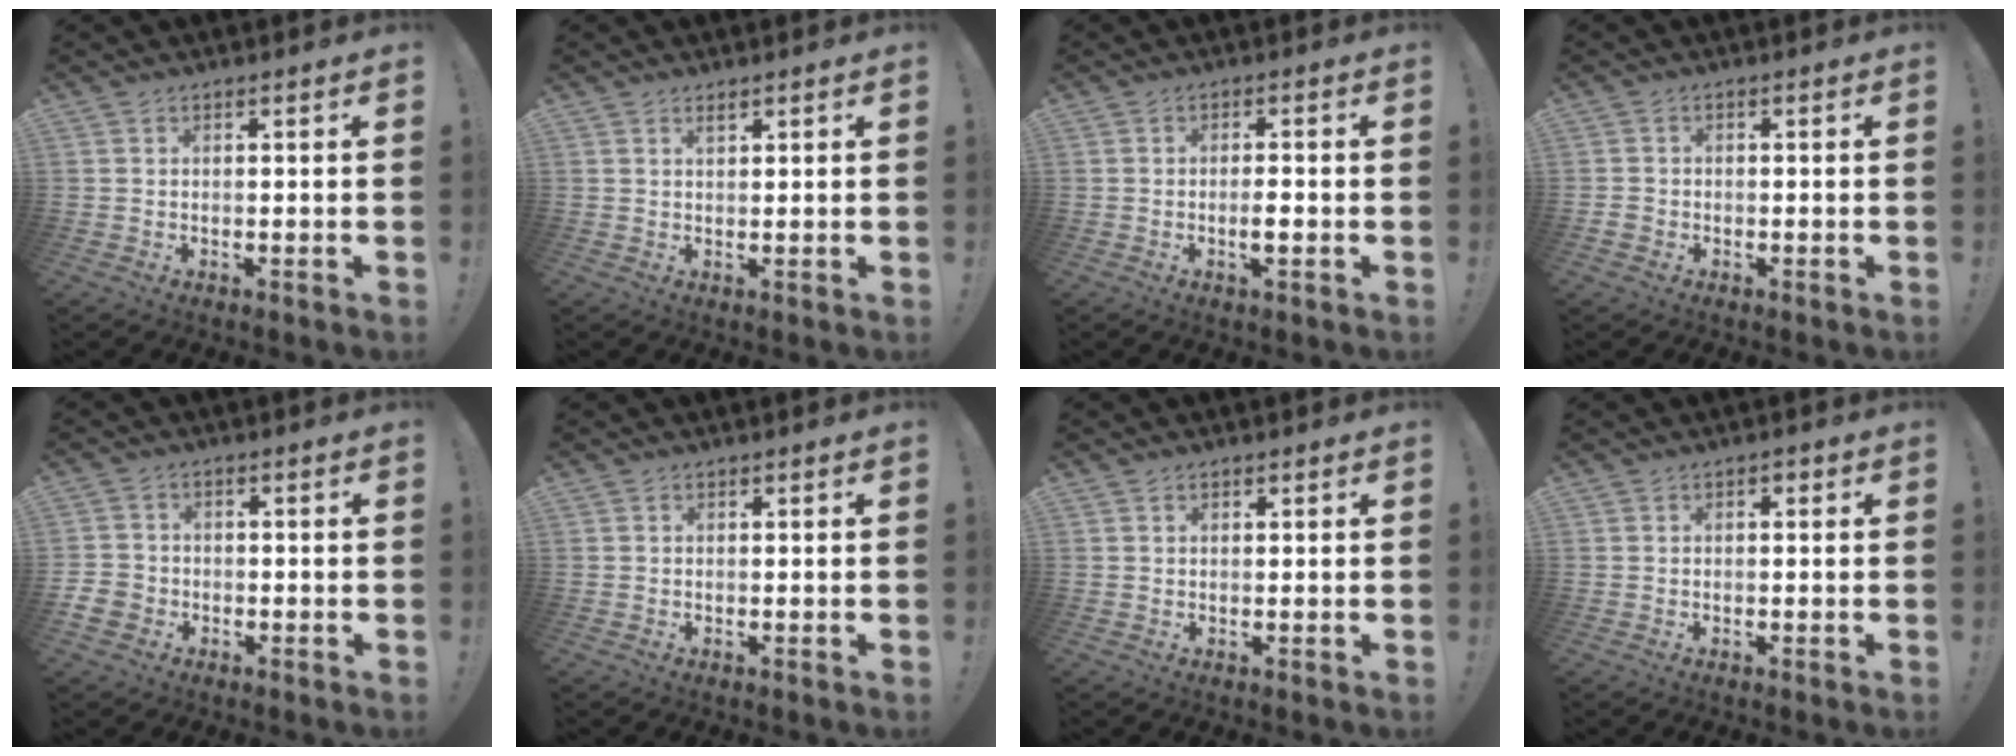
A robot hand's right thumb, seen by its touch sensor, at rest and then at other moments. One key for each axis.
{"total": 1.5, "fx": 1.4, "fy": 0.6, "fz": 0.4, "tx": -0.003, "ty": -0.004, "tz": 0.023}
{"total": 3.4, "fx": -1.0, "fy": 0.7, "fz": 3.1, "tx": -0.043, "ty": -0.001, "tz": -0.020}
{"total": 1.9, "fx": -1.0, "fy": 1.5, "fz": 0.5, "tx": -0.015, "ty": 0.009, "tz": -0.017}
{"total": 4.8, "fx": -2.3, "fy": 4.0, "fz": 1.6, "tx": -0.045, "ty": 0.009, "tz": -0.045}
{"total": 0.0}
{"total": 0.7, "fx": 0.5, "fy": 0.4, "fz": 0.3, "tx": 0.000, "ty": -0.002, "tz": 0.009}
{"total": 1.0, "fx": -0.2, "fy": 0.9, "fz": 0.5, "tx": -0.005, "ty": 0.004, "tz": -0.006}